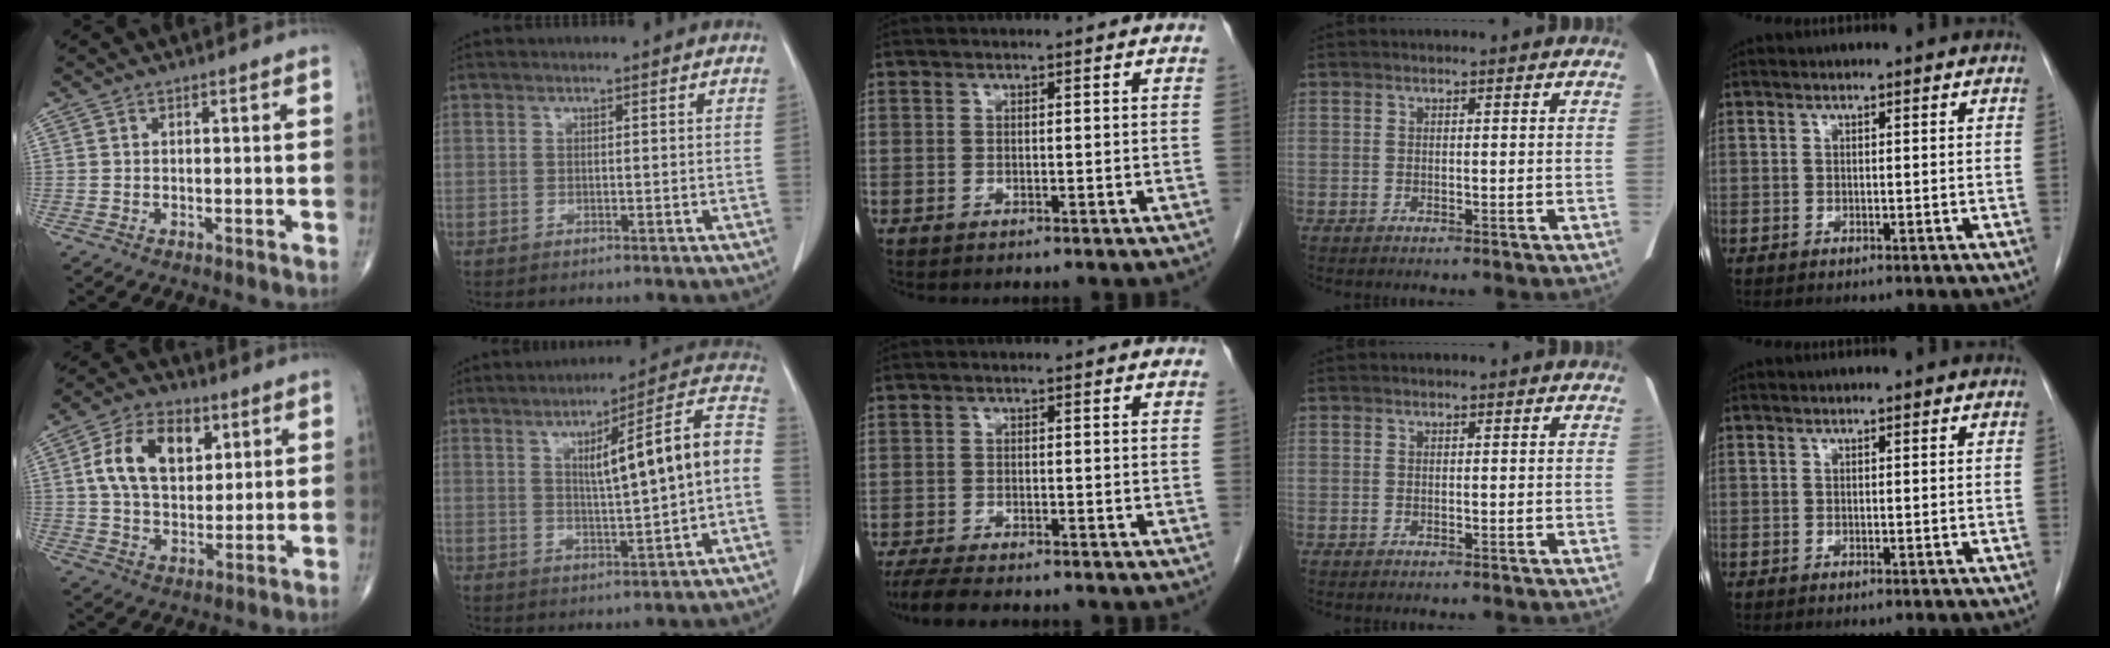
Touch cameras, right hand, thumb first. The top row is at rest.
{"thumb": {"total": 13.4, "force": [4.1, 8.5, 9.6], "torque": [-0.143, -0.003, 0.070]}, "index": {"total": 13.9, "force": [0.6, 0.9, 13.9], "torque": [-0.189, 0.032, 0.009]}, "middle": {"total": 7.4, "force": [-6.2, 1.6, 3.7], "torque": [-0.061, -0.016, -0.098]}}